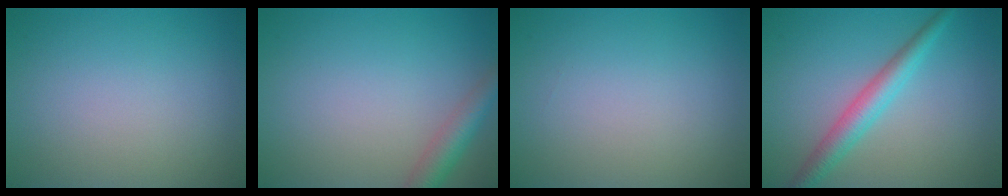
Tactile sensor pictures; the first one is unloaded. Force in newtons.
{"total": 3.0, "press": 3.0, "slide": 0.1}
{"total": 0.0}
{"total": 3.5, "press": 3.5, "slide": 0.1}